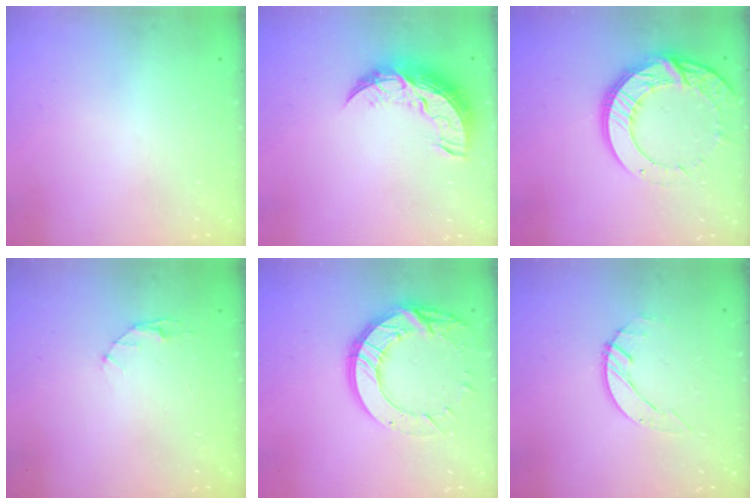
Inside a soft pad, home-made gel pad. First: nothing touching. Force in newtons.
{"total": 11.5, "press": 11.4, "slide": 0.7}
{"total": 15.8, "press": 15.8, "slide": 1.3}
{"total": 2.9, "press": 2.9, "slide": 0.4}
{"total": 15.8, "press": 15.8, "slide": 1.1}
{"total": 2.6, "press": 2.6, "slide": 0.3}